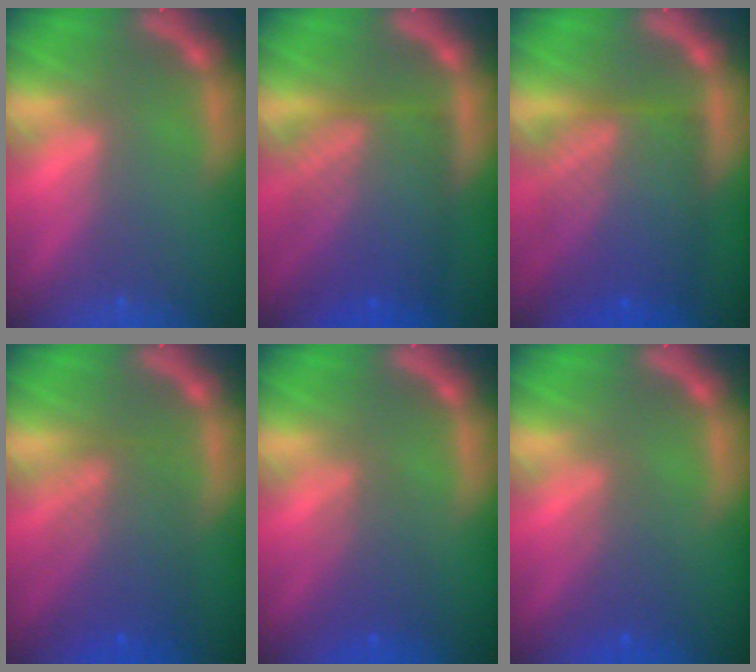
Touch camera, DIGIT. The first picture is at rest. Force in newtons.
{"total": 9.5}
{"total": 10.0}
{"total": 6.0}
{"total": 3.0}
{"total": 2.5}